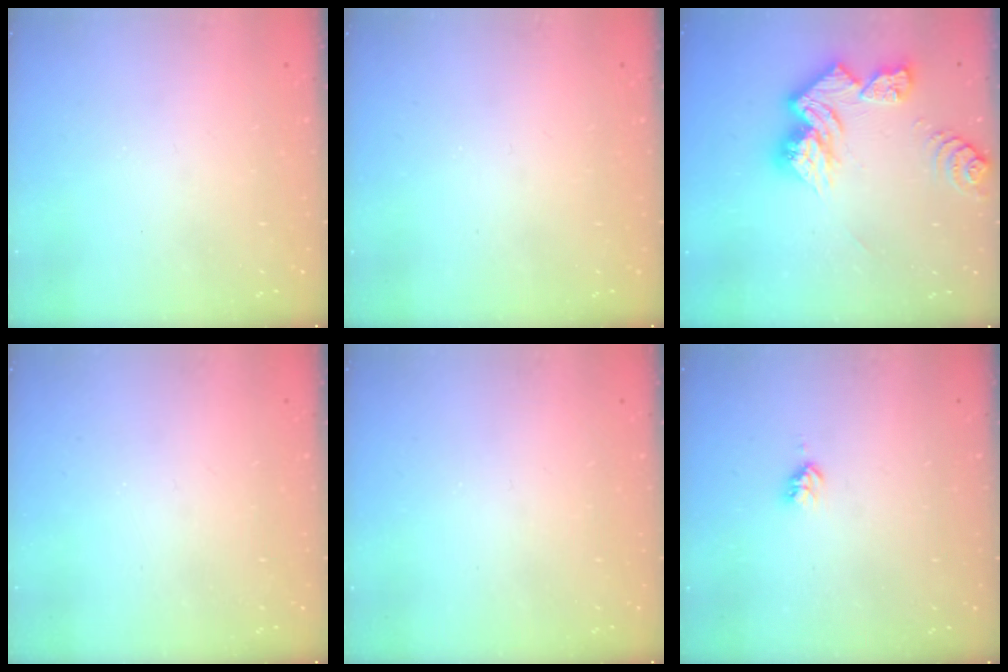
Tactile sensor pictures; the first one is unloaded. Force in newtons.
{"total": 0.0}
{"total": 14.5, "press": 14.4, "slide": 1.5}
{"total": 0.0}
{"total": 0.0}
{"total": 2.8, "press": 2.8, "slide": 0.3}